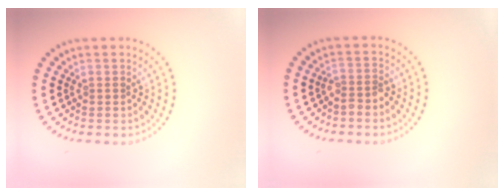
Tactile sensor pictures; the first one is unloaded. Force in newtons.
{"total": 1.6, "press": 1.3, "slide": 0.9}